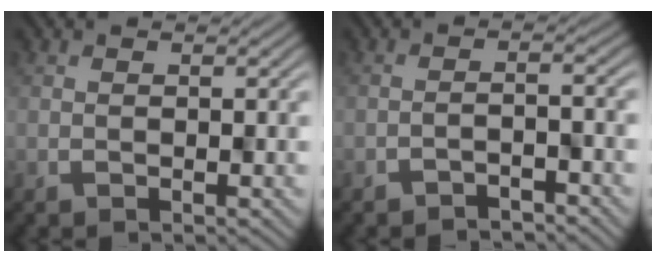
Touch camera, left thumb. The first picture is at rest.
{"total": 2.6, "force": [-2.4, 0.2, 1.0], "torque": [-0.012, 0.007, -0.039]}